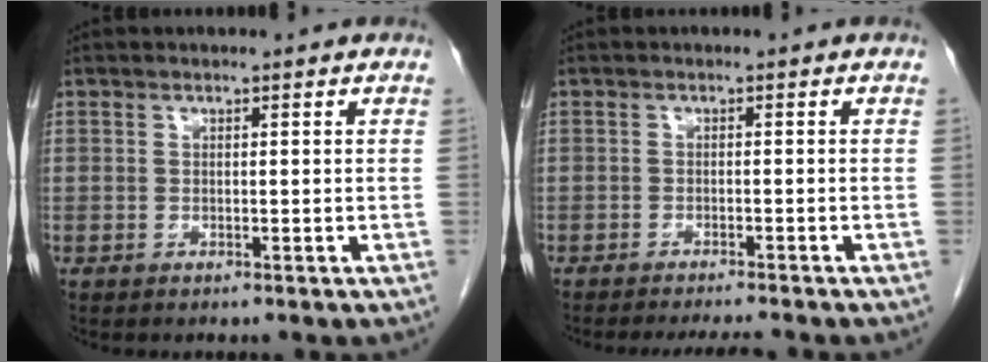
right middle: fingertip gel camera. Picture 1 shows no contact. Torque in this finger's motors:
{"motor_torque": [0.03, -0.02, 0.01, 0.00]}